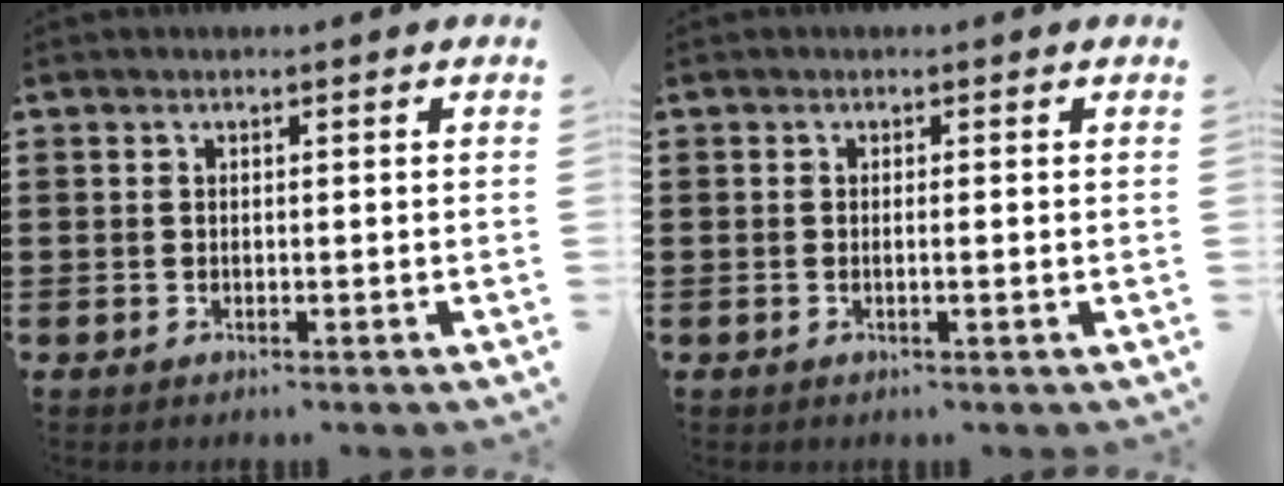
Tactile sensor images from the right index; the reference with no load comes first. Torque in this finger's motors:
{"motor_torque": [-0.29, 0.37, 0.00, 0.00]}